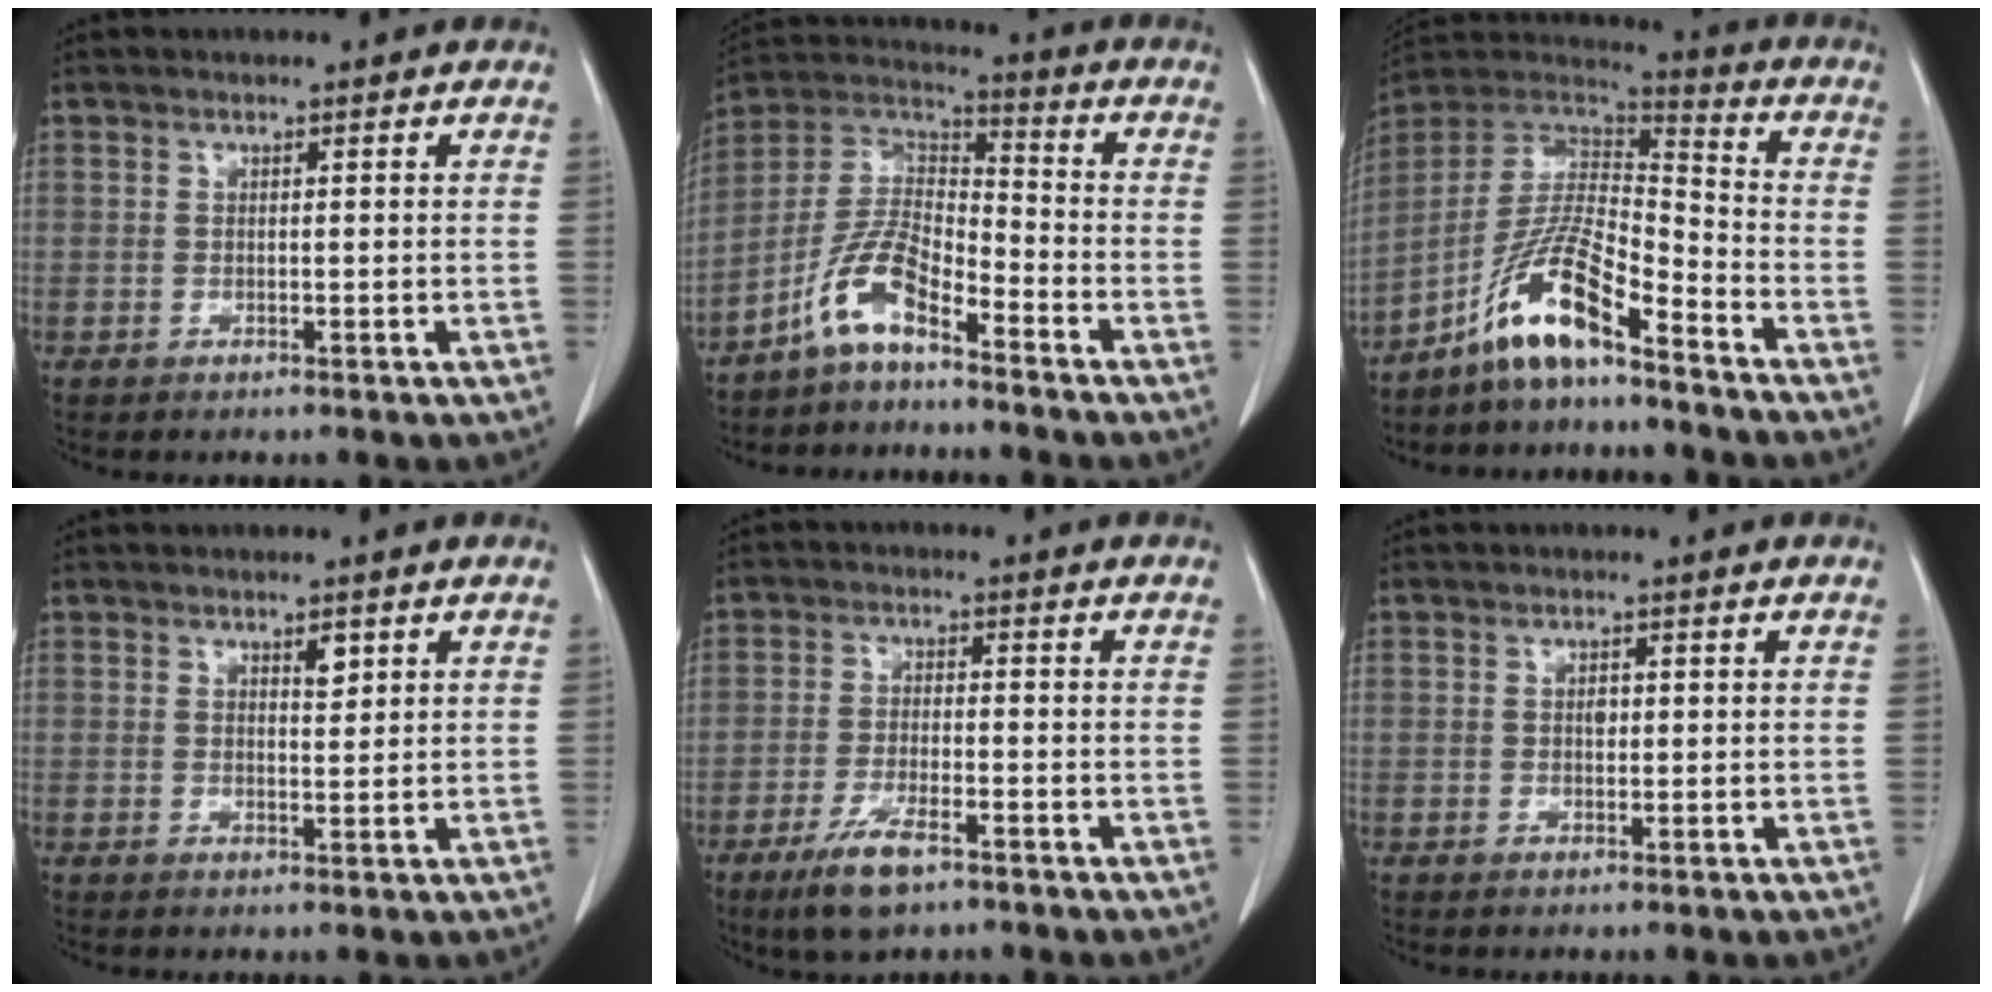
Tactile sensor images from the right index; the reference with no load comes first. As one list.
[{"total": 9.0, "force": [-6.2, 2.5, 6.0], "torque": [-0.138, 0.018, -0.127]}, {"total": 12.2, "force": [-8.4, 1.9, 8.7], "torque": [-0.177, 0.010, -0.158]}, {"total": 1.7, "force": [1.0, 0.5, 1.3], "torque": [-0.021, -0.005, 0.016]}, {"total": 6.9, "force": [-4.5, 1.6, 5.0], "torque": [-0.105, -0.013, -0.077]}, {"total": 1.0, "force": [0.1, 0.6, 0.8], "torque": [-0.013, 0.002, 0.000]}]